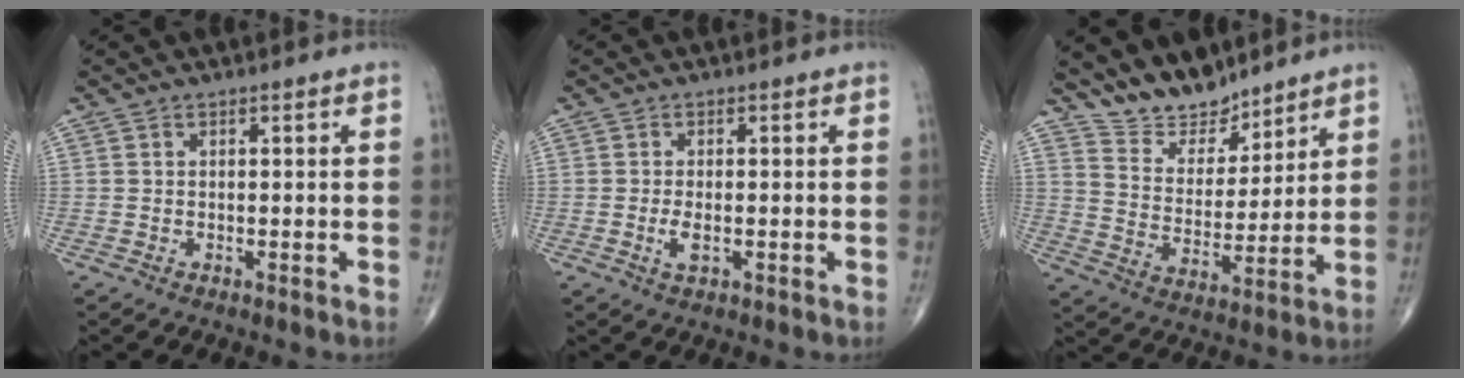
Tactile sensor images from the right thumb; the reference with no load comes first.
{"total": 2.7, "force": [-0.6, 1.1, 2.4], "torque": [-0.051, -0.005, -0.011]}
{"total": 10.1, "force": [8.9, 4.3, 2.3], "torque": [-0.012, -0.072, 0.171]}